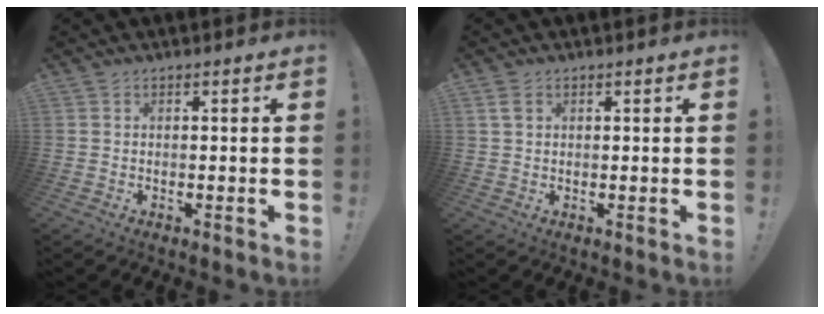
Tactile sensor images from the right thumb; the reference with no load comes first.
{"total": 2.4, "force": [1.2, 1.4, 1.6], "torque": [-0.026, 0.001, 0.021]}